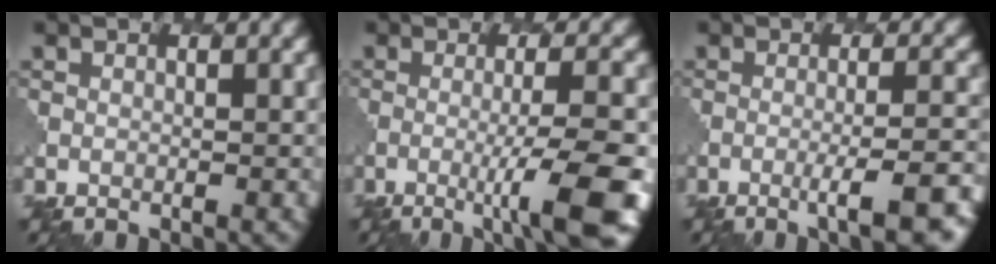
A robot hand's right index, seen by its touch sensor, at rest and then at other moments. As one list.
[{"total": 6.7, "force": [-2.1, 0.9, 6.3], "torque": [-0.095, 0.004, -0.039]}, {"total": 6.2, "force": [-3.0, 1.3, 5.3], "torque": [-0.068, 0.002, -0.040]}]